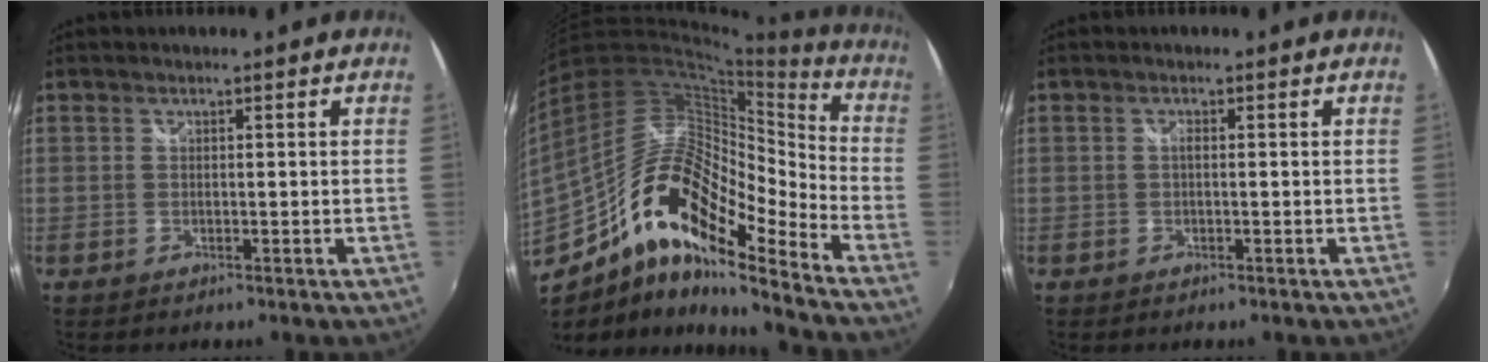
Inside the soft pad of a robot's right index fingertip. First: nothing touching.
{"total": 19.6, "force": [-10.3, 5.9, 15.5], "torque": [-0.271, -0.008, -0.208]}
{"total": 0.7, "force": [-0.1, 0.3, 0.7], "torque": [-0.012, 0.003, -0.004]}